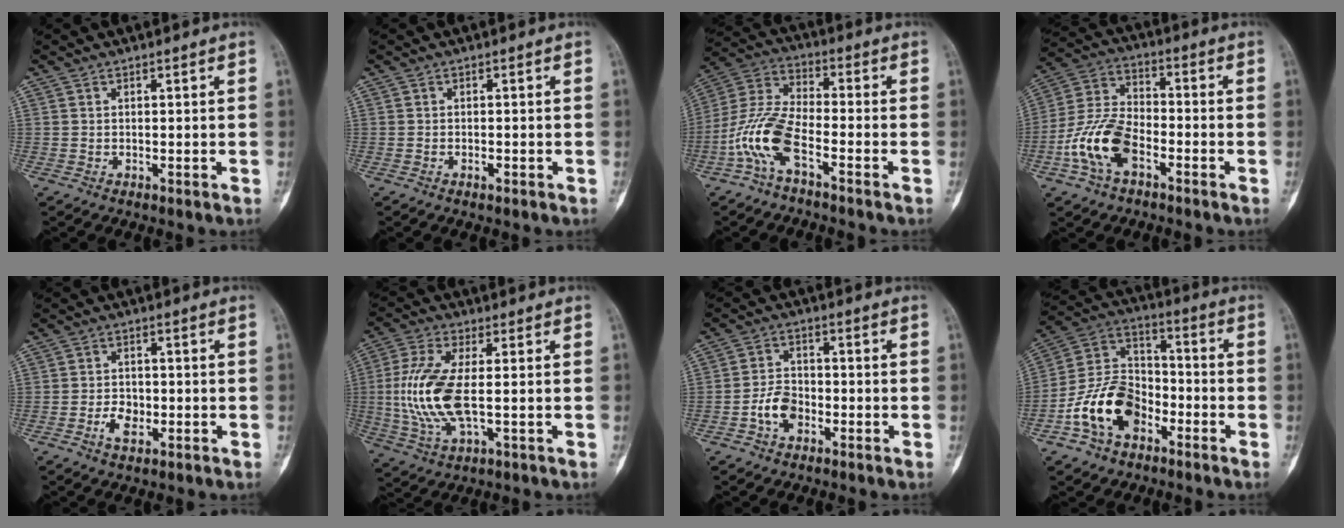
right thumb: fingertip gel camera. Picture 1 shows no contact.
{"total": 0.8, "force": [-0.5, 0.3, 0.6], "torque": [-0.012, 0.002, -0.008]}
{"total": 10.7, "force": [-4.9, 3.8, 8.7], "torque": [-0.200, 0.038, -0.108]}
{"total": 12.4, "force": [-5.0, 6.8, 9.1], "torque": [-0.188, 0.034, -0.099]}
{"total": 4.1, "force": [-1.6, 2.7, 2.8], "torque": [-0.041, 0.007, -0.028]}
{"total": 12.9, "force": [-0.5, 5.2, 11.8], "torque": [-0.271, -0.002, -0.006]}
{"total": 5.6, "force": [-2.3, 3.7, 3.5], "torque": [-0.052, 0.023, -0.048]}
{"total": 15.1, "force": [-6.3, 10.0, 9.4], "torque": [-0.162, 0.060, -0.123]}